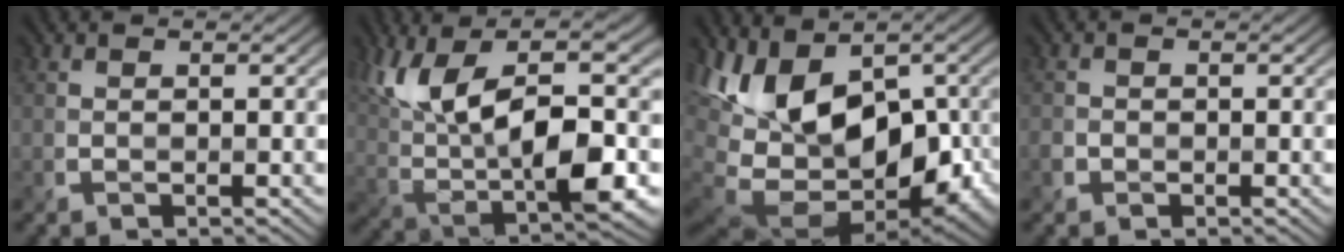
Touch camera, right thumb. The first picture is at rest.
{"total": 14.9, "force": [4.3, 5.8, 13.0], "torque": [-0.251, 0.013, 0.073]}
{"total": 17.8, "force": [-2.0, 9.8, 14.7], "torque": [-0.234, -0.017, -0.011]}
{"total": 1.2, "force": [-0.7, 0.9, -0.1], "torque": [0.010, -0.005, -0.018]}